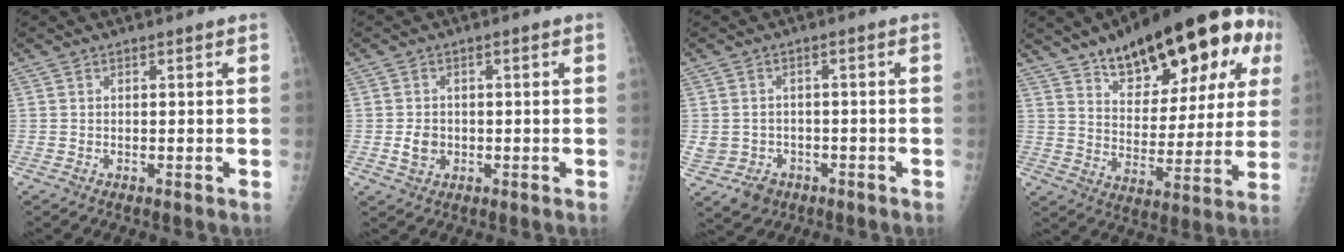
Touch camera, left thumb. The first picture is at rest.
{"total": 3.3, "force": [-0.6, 2.7, 1.8], "torque": [-0.023, 0.003, -0.007]}
{"total": 8.7, "force": [-3.5, 7.4, 2.8], "torque": [-0.072, 0.022, -0.041]}
{"total": 25.4, "force": [13.3, 10.8, 18.7], "torque": [-0.235, -0.021, 0.199]}